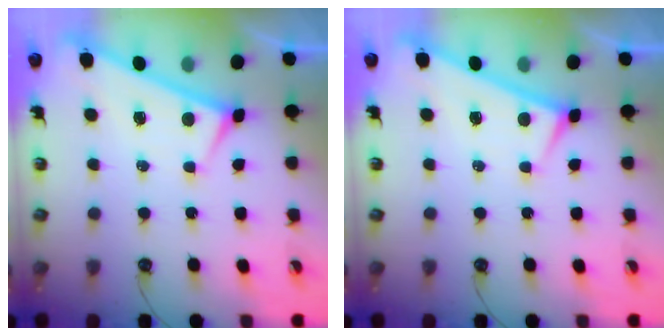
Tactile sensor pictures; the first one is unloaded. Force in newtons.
{"total": 0.0}